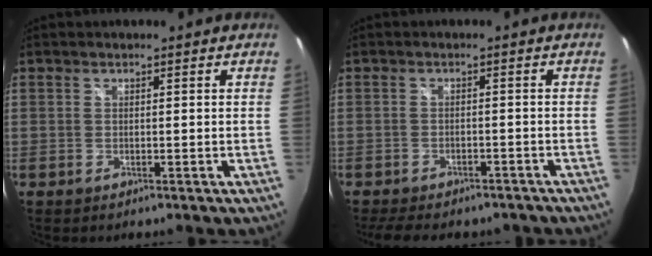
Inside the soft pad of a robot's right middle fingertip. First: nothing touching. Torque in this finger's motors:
{"motor_torque": [1.06, -1.08, 0.16, 0.06]}